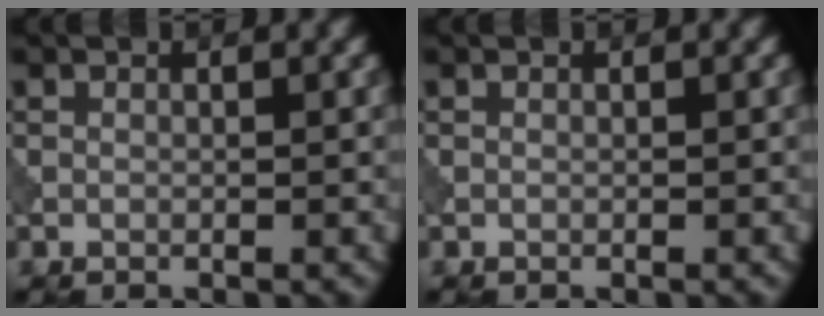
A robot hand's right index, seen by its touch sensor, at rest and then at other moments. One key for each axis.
{"total": 0.0}